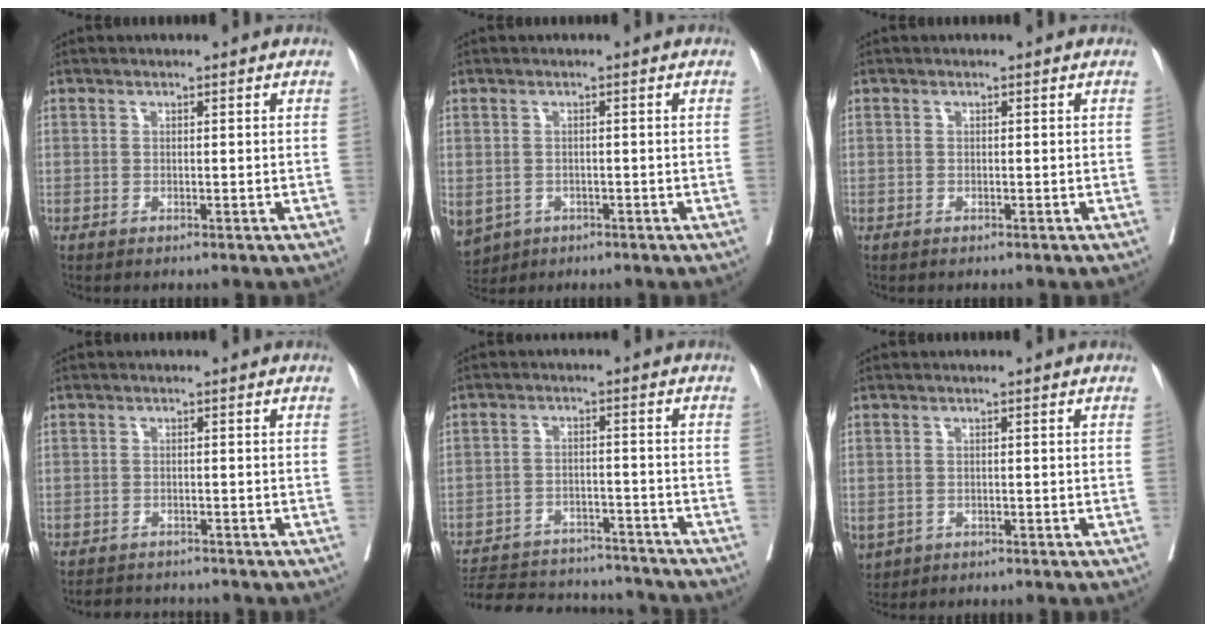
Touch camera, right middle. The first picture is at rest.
{"total": 11.0, "force": [-4.9, 8.6, 4.6], "torque": [-0.137, -0.010, -0.066]}
{"total": 0.7, "force": [-0.2, 0.6, -0.1], "torque": [0.008, 0.007, -0.007]}
{"total": 3.4, "force": [-3.2, 1.1, 0.1], "torque": [0.002, -0.006, -0.051]}
{"total": 18.2, "force": [-17.0, 4.2, 5.0], "torque": [-0.112, 0.000, -0.238]}
{"total": 5.2, "force": [-2.4, 4.1, 2.0], "torque": [-0.057, -0.005, -0.032]}